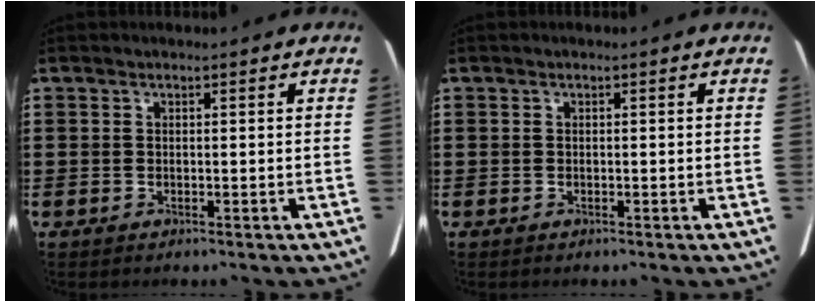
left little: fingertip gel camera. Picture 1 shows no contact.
{"total": 0.0}